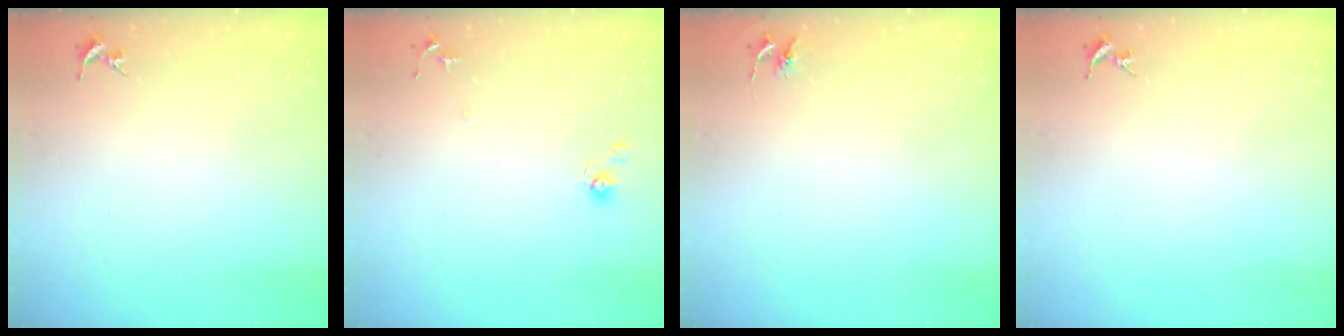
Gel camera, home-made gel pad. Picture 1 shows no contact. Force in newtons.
{"total": 6.5, "press": 6.4, "slide": 1.3}
{"total": 3.4, "press": 3.4, "slide": 0.4}
{"total": 0.0}